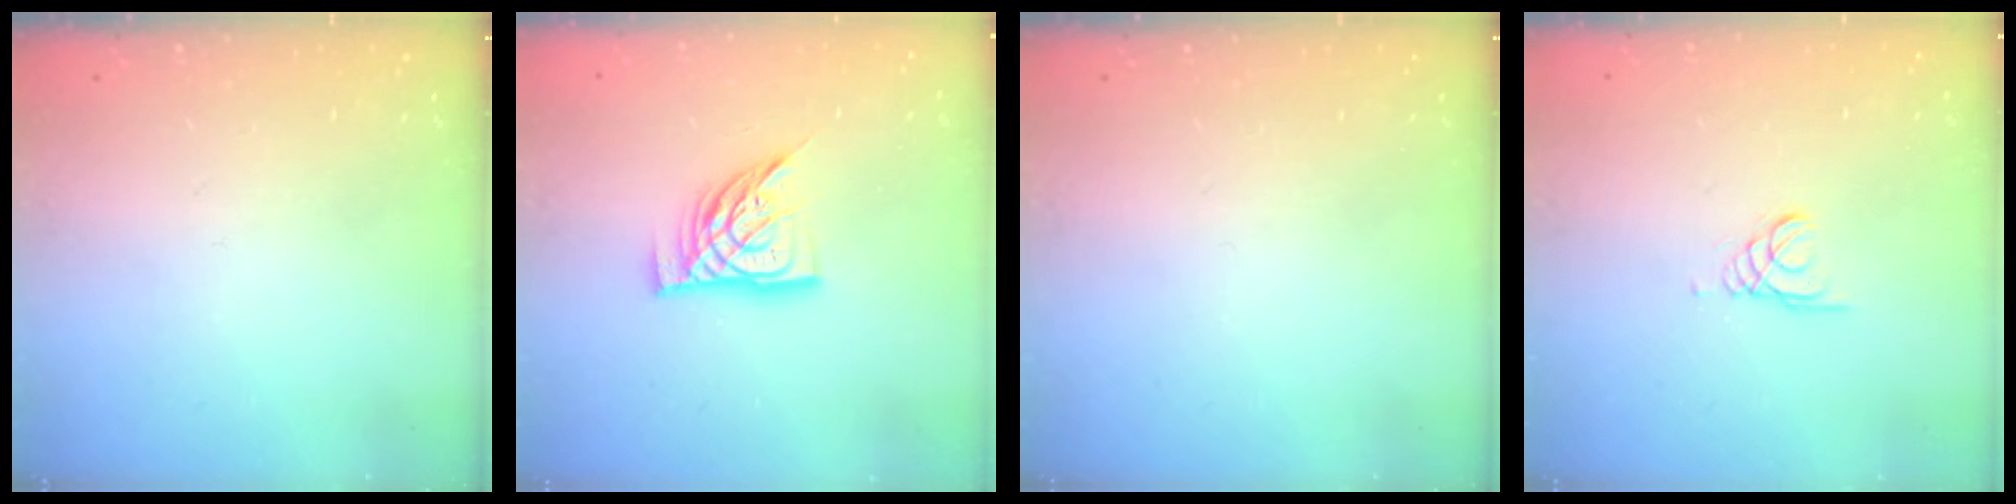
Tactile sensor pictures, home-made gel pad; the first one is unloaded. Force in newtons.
{"total": 13.0, "press": 13.0, "slide": 1.2}
{"total": 0.0}
{"total": 1.0, "press": 1.0, "slide": 0.1}